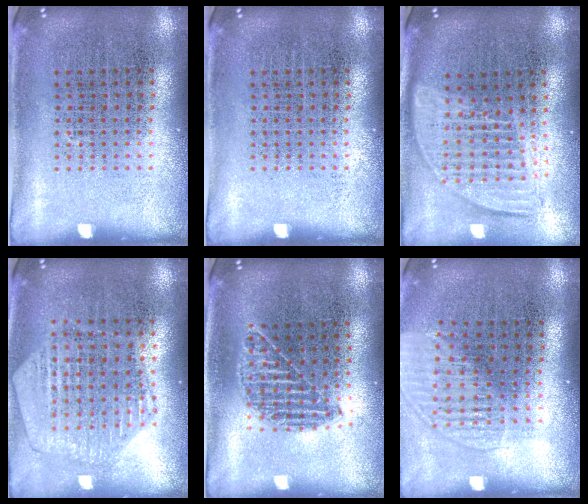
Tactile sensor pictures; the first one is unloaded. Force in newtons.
{"total": 0.0}
{"total": 1.8, "press": 1.6, "slide": 1.0}
{"total": 1.2, "press": 1.2, "slide": 0.1}
{"total": 1.2, "press": 1.1, "slide": 0.5}
{"total": 1.4, "press": 1.2, "slide": 0.6}